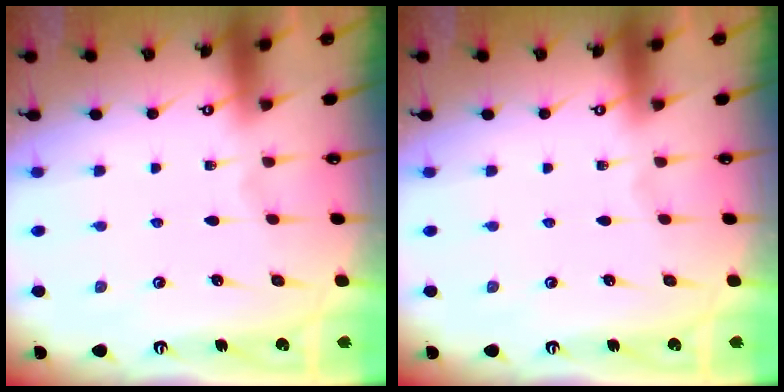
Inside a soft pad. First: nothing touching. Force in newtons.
{"total": 0.0}